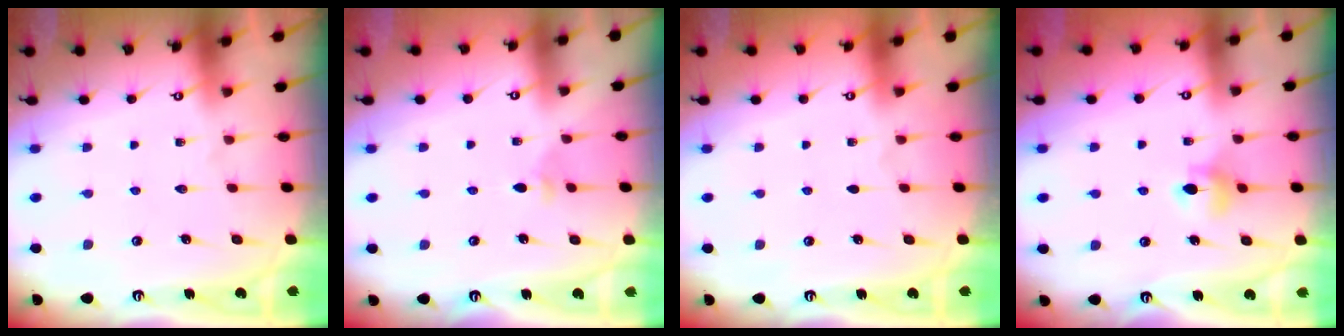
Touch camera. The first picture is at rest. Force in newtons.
{"total": 3.2, "press": 3.2, "slide": 0.5}
{"total": 0.0}
{"total": 6.5, "press": 6.4, "slide": 0.7}